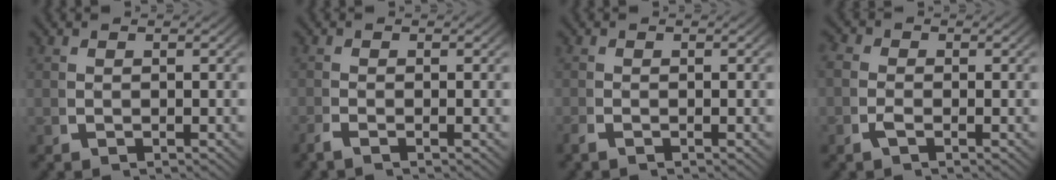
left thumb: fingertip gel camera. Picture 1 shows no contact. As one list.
[{"total": 1.0, "force": [-0.8, 0.0, 0.6], "torque": [-0.016, -0.003, -0.017]}, {"total": 0.7, "force": [-0.5, 0.1, 0.4], "torque": [-0.011, -0.002, -0.011]}, {"total": 1.4, "force": [-0.5, 1.1, 0.7], "torque": [-0.021, -0.007, -0.012]}]